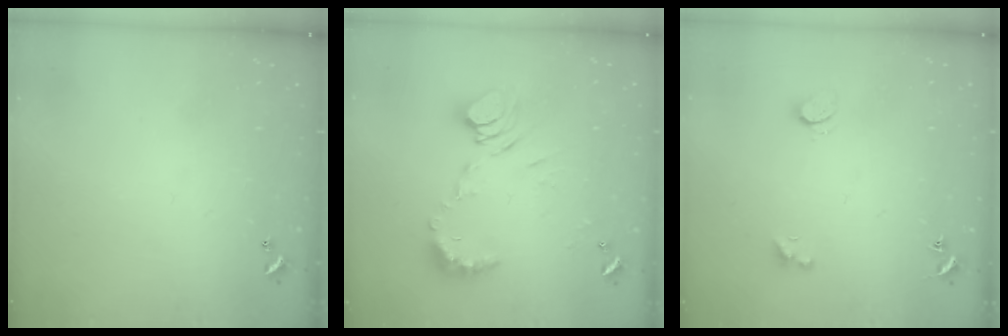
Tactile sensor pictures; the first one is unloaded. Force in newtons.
{"total": 10.1, "press": 10.0, "slide": 1.3}
{"total": 1.8, "press": 1.7, "slide": 0.6}